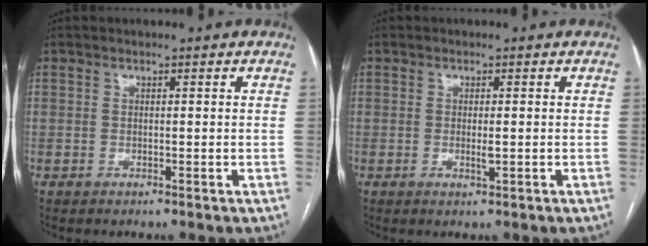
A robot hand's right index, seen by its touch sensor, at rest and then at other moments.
{"total": 1.4, "force": [-0.1, 0.3, 1.3], "torque": [-0.025, -0.004, -0.001]}